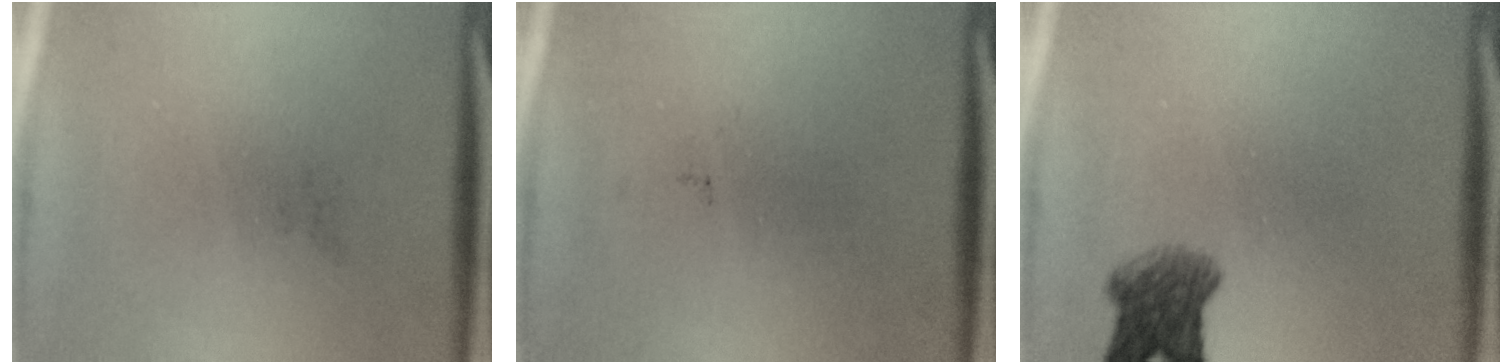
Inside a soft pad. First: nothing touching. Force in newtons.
{"total": 0.0}
{"total": 4.8}